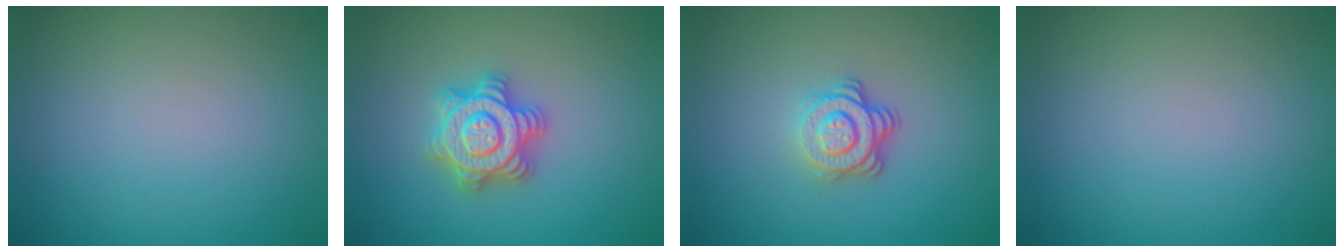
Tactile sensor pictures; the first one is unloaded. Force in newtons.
{"total": 4.7, "press": 4.7, "slide": 0.6}
{"total": 3.6, "press": 2.6, "slide": 2.5}
{"total": 0.0}